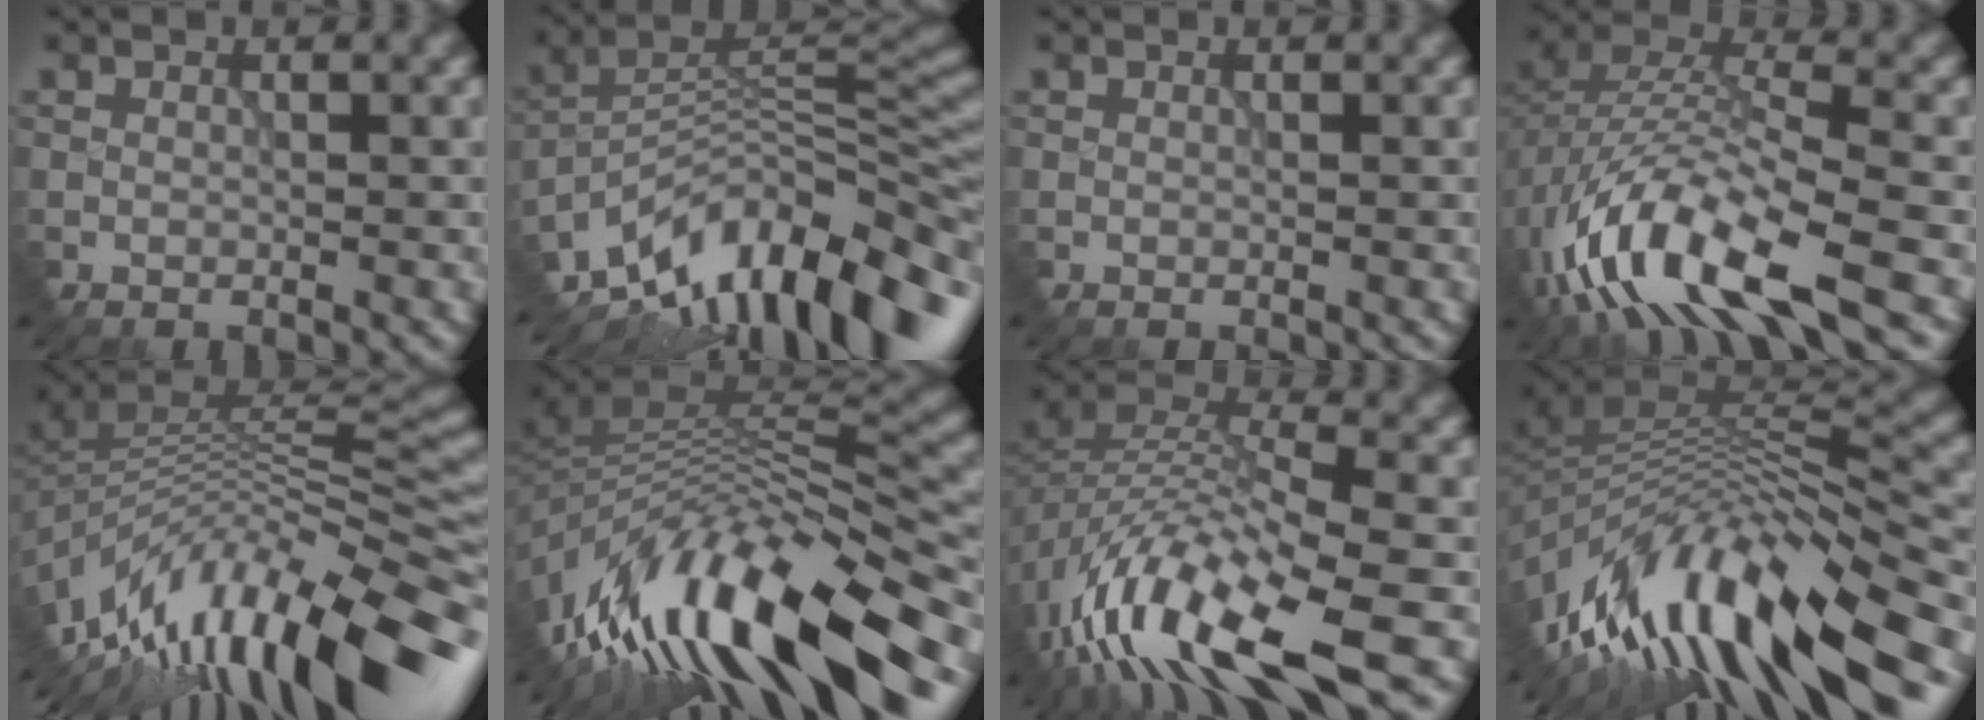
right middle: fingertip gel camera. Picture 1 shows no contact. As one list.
[{"total": 13.7, "force": [-9.0, 4.9, 9.1], "torque": [-0.173, 0.025, -0.160]}, {"total": 0.0}, {"total": 12.3, "force": [-6.5, 4.4, 9.4], "torque": [-0.194, -0.004, -0.124]}, {"total": 14.3, "force": [-6.7, 5.4, 11.5], "torque": [-0.206, 0.022, -0.119]}, {"total": 14.4, "force": [-7.1, 5.0, 11.5], "torque": [-0.208, 0.022, -0.122]}, {"total": 11.9, "force": [-6.6, 3.9, 9.1], "torque": [-0.175, -0.001, -0.125]}, {"total": 13.0, "force": [-5.7, 4.8, 10.6], "torque": [-0.201, 0.015, -0.090]}]